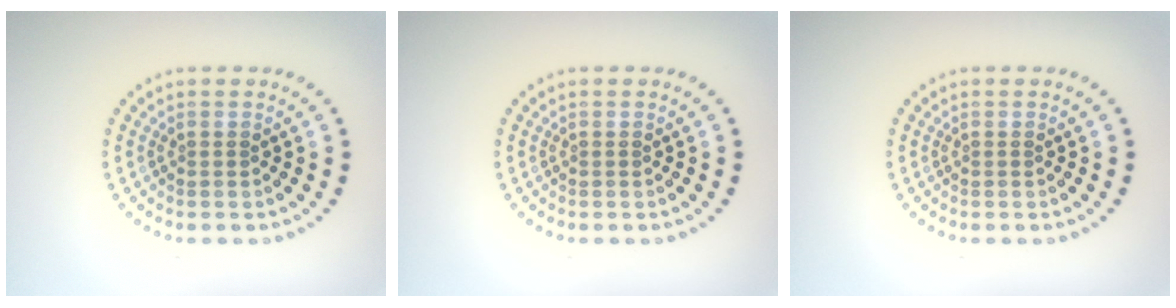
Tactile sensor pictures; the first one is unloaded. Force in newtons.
{"total": 0.0}
{"total": 0.0}